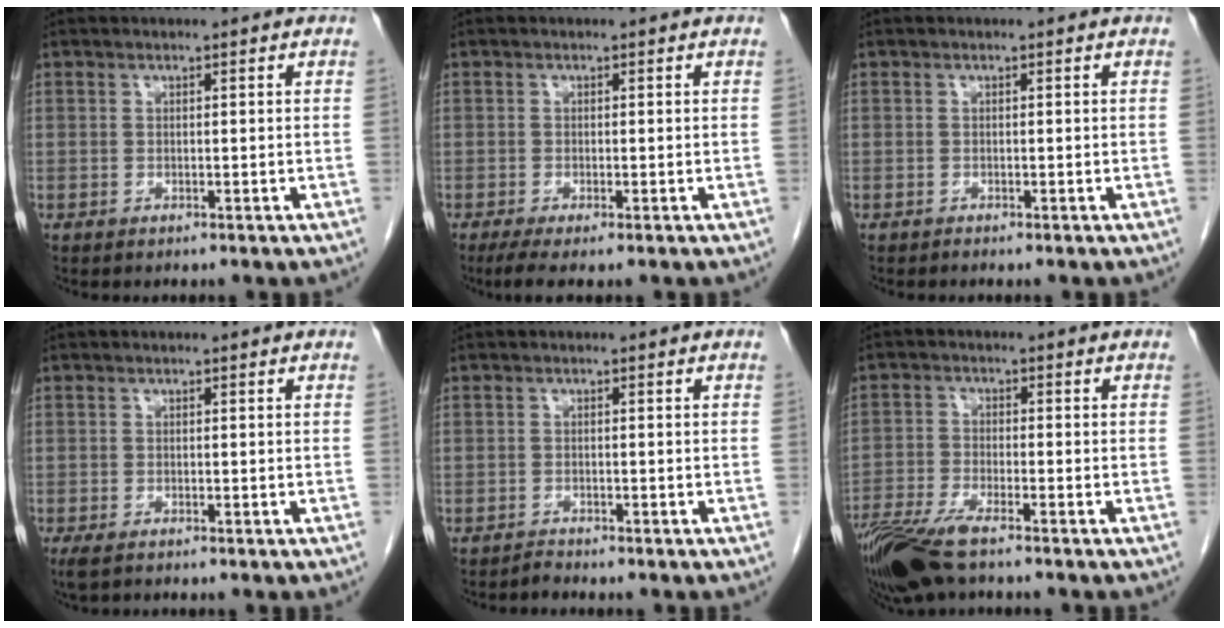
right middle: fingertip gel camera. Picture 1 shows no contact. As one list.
[{"total": 3.4, "force": [-2.2, 0.5, 2.5], "torque": [-0.046, -0.012, -0.037]}, {"total": 0.0}, {"total": 2.1, "force": [-1.6, 0.6, 1.2], "torque": [-0.023, -0.007, -0.026]}, {"total": 0.9, "force": [-0.9, -0.1, -0.2], "torque": [0.006, -0.004, -0.016]}, {"total": 9.6, "force": [-7.2, 1.7, 6.1], "torque": [-0.121, -0.020, -0.133]}]